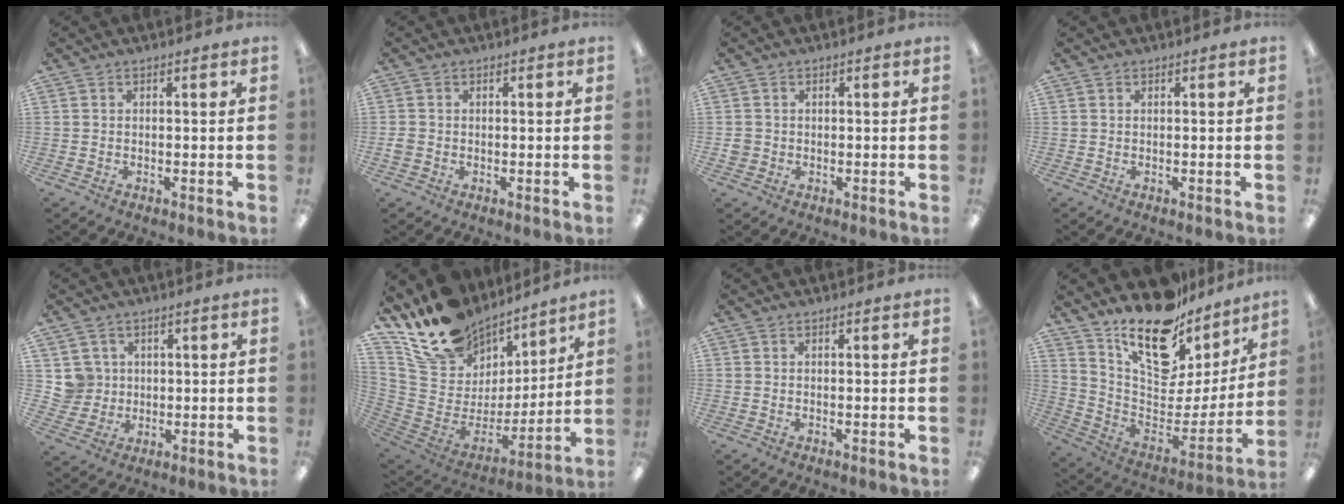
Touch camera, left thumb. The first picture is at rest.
{"total": 1.7, "force": [-0.3, 1.6, 0.6], "torque": [-0.010, 0.004, -0.007]}
{"total": 2.2, "force": [-0.2, 2.1, 0.4], "torque": [-0.008, 0.004, -0.004]}
{"total": 0.0}
{"total": 5.6, "force": [2.1, 5.2, -0.2], "torque": [-0.007, -0.001, 0.041]}
{"total": 18.1, "force": [14.4, 10.0, 4.4], "torque": [-0.105, -0.106, 0.274]}
{"total": 0.0}
{"total": 19.9, "force": [15.4, 8.6, 9.1], "torque": [-0.154, -0.121, 0.272]}